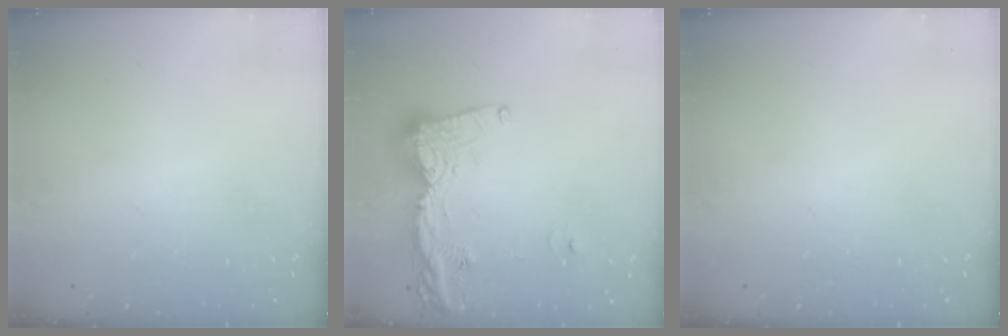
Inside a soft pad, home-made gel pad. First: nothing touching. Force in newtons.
{"total": 15.2, "press": 15.1, "slide": 1.5}
{"total": 0.0}